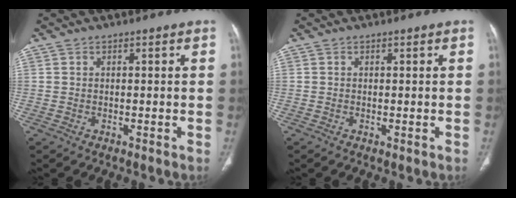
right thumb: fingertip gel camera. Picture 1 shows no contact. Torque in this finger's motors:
{"motor_torque": [0.21, -0.25, 0.12, -0.61, 0.03]}